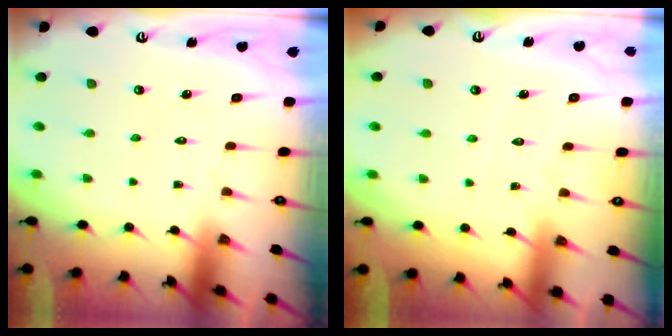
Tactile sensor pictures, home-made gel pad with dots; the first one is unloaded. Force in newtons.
{"total": 2.8, "press": 2.8, "slide": 0.4}